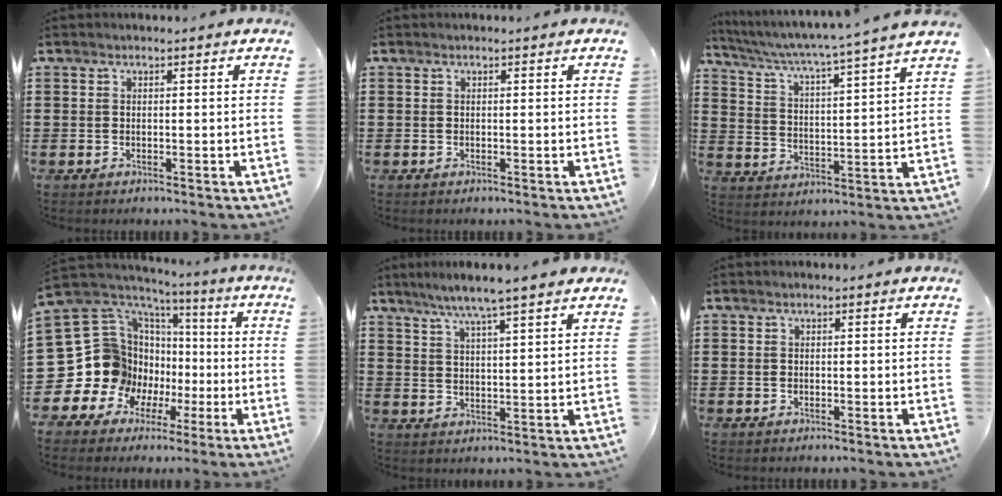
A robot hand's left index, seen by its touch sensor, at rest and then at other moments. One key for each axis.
{"total": 0.0}
{"total": 4.1, "fx": 3.5, "fy": -1.1, "fz": 2.0, "tx": -0.058, "ty": -0.037, "tz": 0.047}
{"total": 14.5, "fx": -1.9, "fy": 13.7, "fz": 4.2, "tx": -0.165, "ty": -0.036, "tz": -0.002}
{"total": 5.9, "fx": 4.9, "fy": -0.5, "fz": 3.2, "tx": -0.075, "ty": -0.017, "tz": 0.084}
{"total": 0.0}